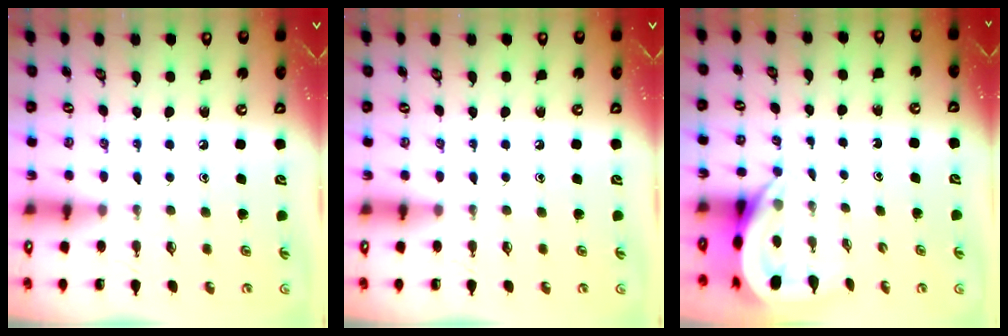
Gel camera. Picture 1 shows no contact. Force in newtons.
{"total": 0.0}
{"total": 6.2, "press": 6.2, "slide": 0.4}